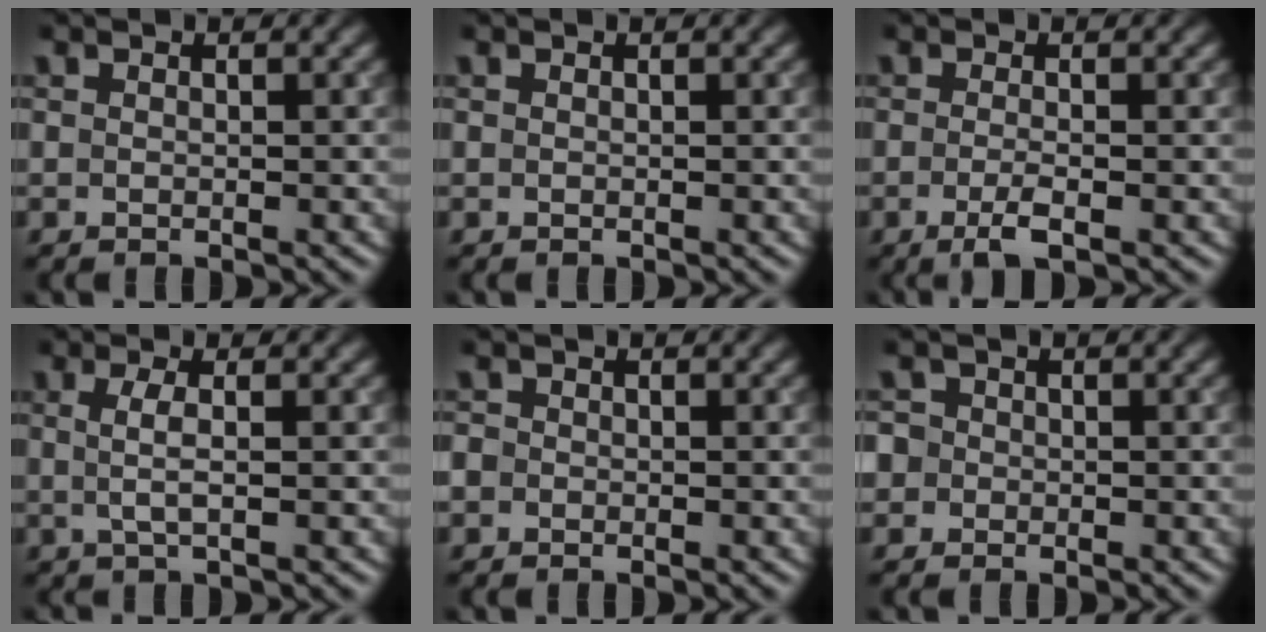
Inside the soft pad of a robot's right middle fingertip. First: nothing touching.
{"total": 0.0}
{"total": 2.2, "force": [-0.8, 0.5, 2.0], "torque": [-0.037, -0.004, -0.017]}
{"total": 2.2, "force": [0.1, 0.6, 2.1], "torque": [-0.040, 0.002, -0.001]}
{"total": 1.2, "force": [-0.5, 1.0, 0.2], "torque": [0.003, -0.004, -0.011]}
{"total": 2.7, "force": [-0.1, 2.6, 0.8], "torque": [0.002, 0.021, -0.027]}